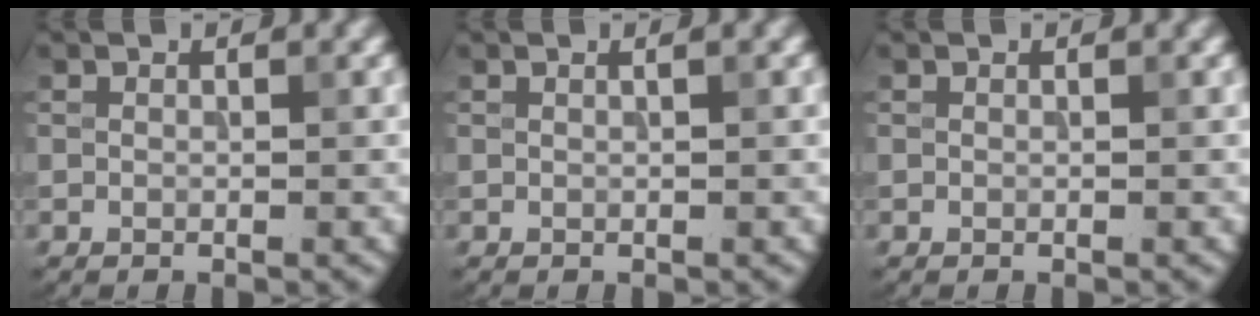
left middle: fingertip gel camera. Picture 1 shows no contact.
{"total": 0.8, "force": [0.3, 0.3, 0.7], "torque": [-0.007, 0.002, -0.003]}
{"total": 0.0}